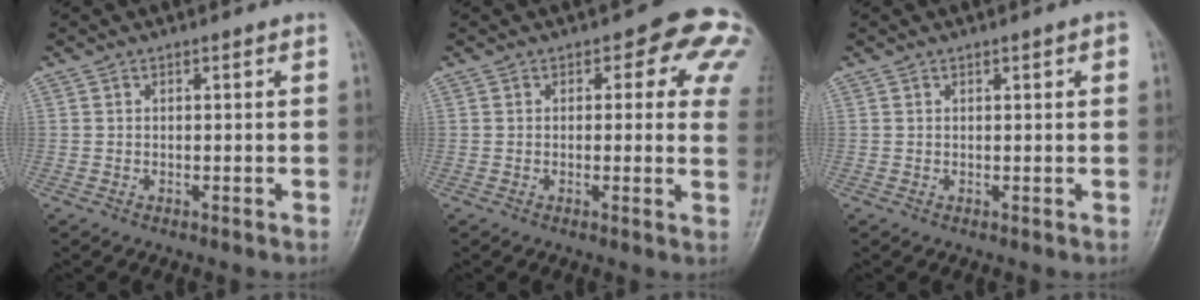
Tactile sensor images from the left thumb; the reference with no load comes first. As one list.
[{"total": 10.0, "force": [3.9, 5.3, 7.5], "torque": [-0.032, -0.009, 0.028]}, {"total": 1.6, "force": [0.6, 0.4, 1.4], "torque": [-0.017, 0.001, 0.007]}]